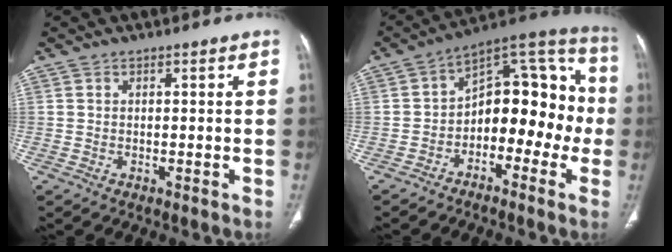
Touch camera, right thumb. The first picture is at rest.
{"total": 16.9, "force": [-3.4, 10.4, 12.9], "torque": [-0.120, 0.077, -0.060]}